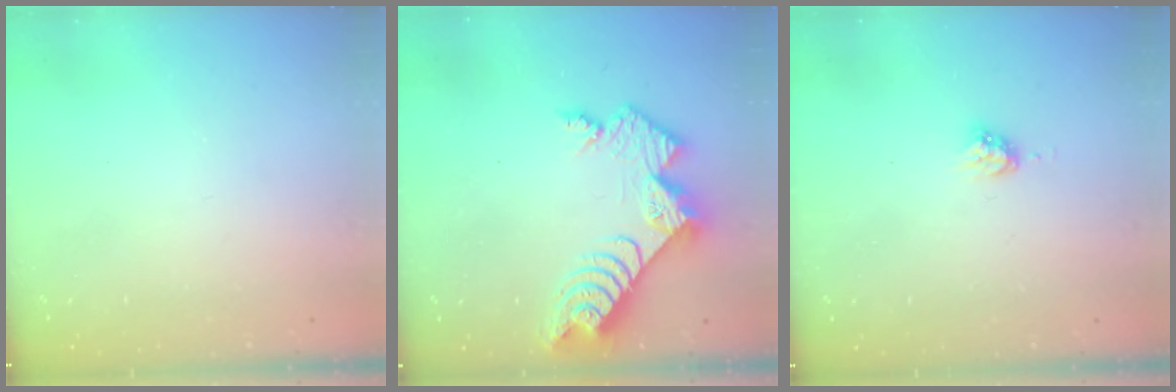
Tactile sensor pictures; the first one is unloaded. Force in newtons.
{"total": 11.2, "press": 11.1, "slide": 0.9}
{"total": 4.3, "press": 4.3, "slide": 0.3}